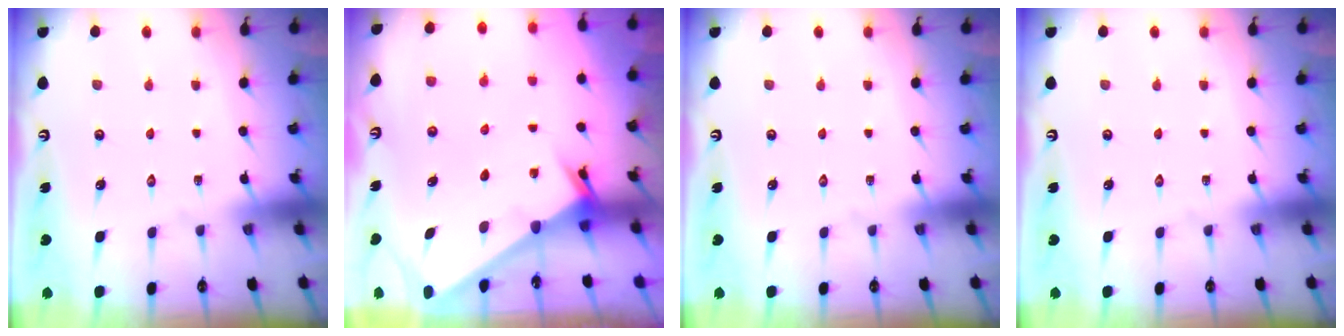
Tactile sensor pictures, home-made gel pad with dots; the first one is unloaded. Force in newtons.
{"total": 2.4, "press": 2.4, "slide": 0.2}
{"total": 0.0}
{"total": 0.0}